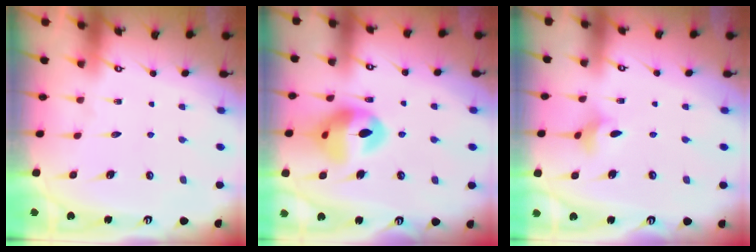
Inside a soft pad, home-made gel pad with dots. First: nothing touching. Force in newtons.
{"total": 13.9, "press": 13.8, "slide": 1.4}
{"total": 4.0, "press": 4.0, "slide": 0.6}